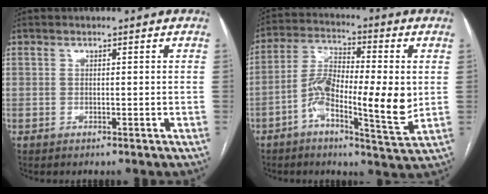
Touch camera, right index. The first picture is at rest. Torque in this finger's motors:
{"motor_torque": [0.95, 0.46, 0.31, 0.12]}